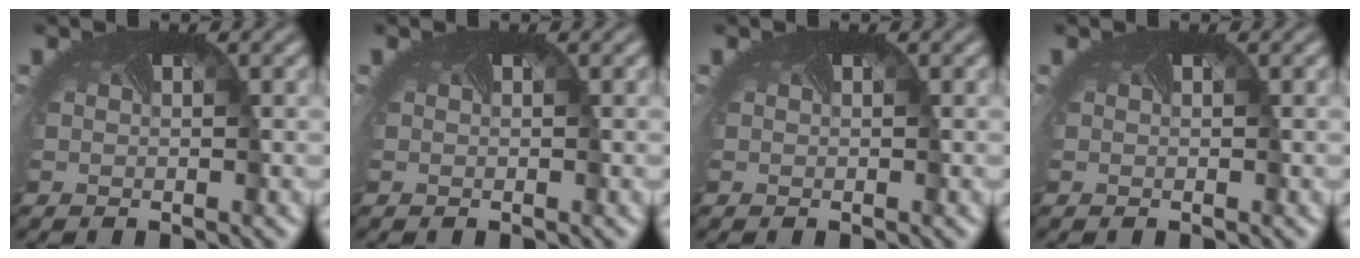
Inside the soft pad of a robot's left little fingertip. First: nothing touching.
{"total": 0.0}
{"total": 0.0}
{"total": 0.0}